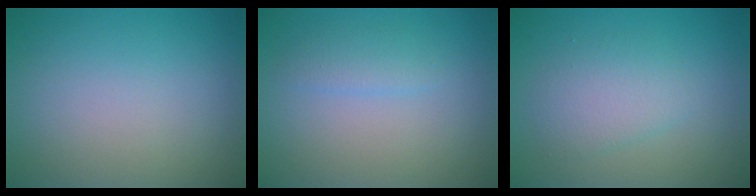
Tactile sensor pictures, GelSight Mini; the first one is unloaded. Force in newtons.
{"total": 1.5, "press": 1.5, "slide": 0.0}
{"total": 2.7, "press": 2.7, "slide": 0.1}